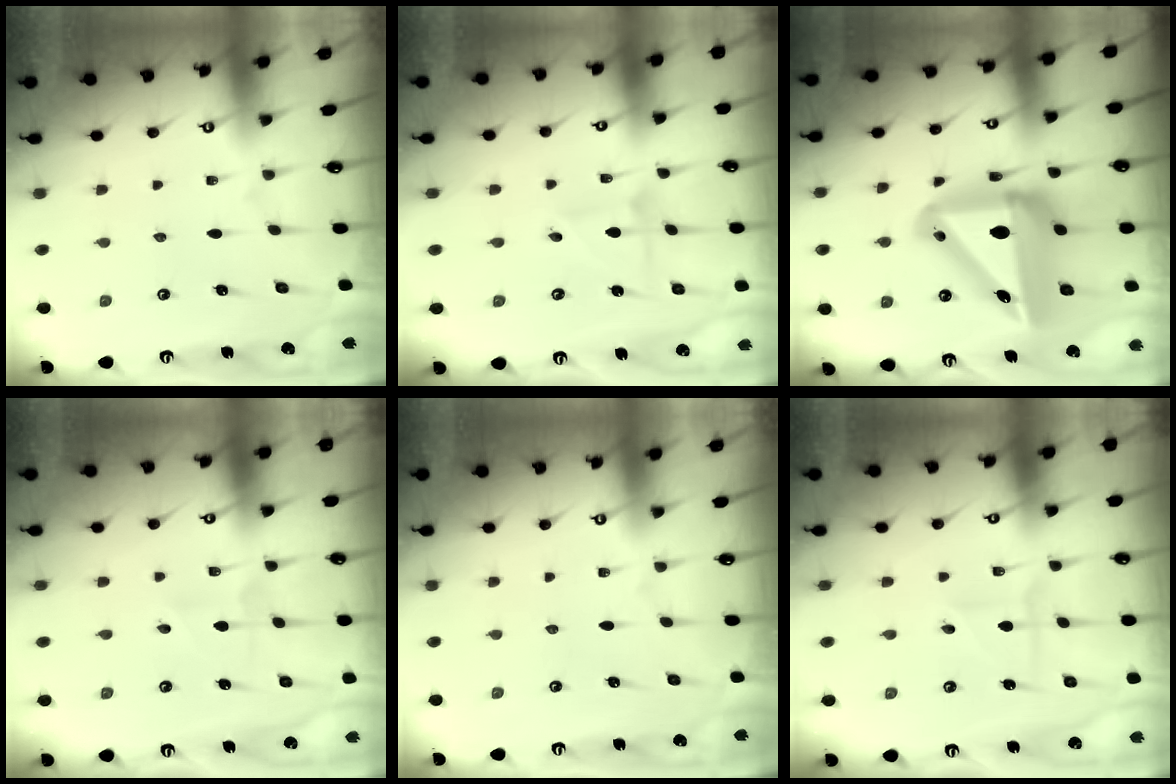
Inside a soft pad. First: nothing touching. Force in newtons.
{"total": 2.4, "press": 2.4, "slide": 0.2}
{"total": 18.2, "press": 17.8, "slide": 3.9}
{"total": 3.0, "press": 2.9, "slide": 0.5}
{"total": 0.0}
{"total": 2.6, "press": 2.6, "slide": 0.3}